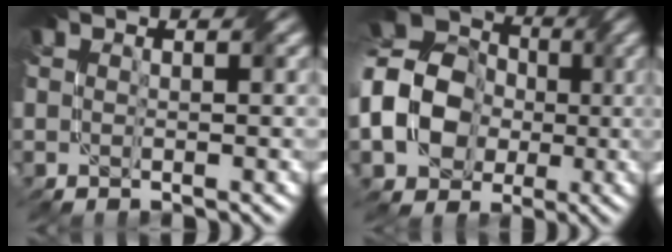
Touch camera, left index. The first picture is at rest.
{"total": 11.6, "force": [-2.0, 9.3, 6.6], "torque": [-0.129, -0.009, -0.056]}